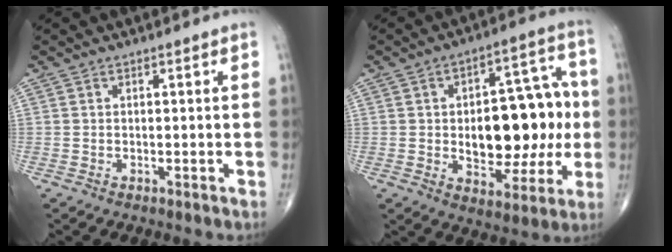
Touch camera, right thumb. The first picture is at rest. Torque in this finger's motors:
{"motor_torque": [1.50, 1.61, 0.91, 0.21, 0.07]}